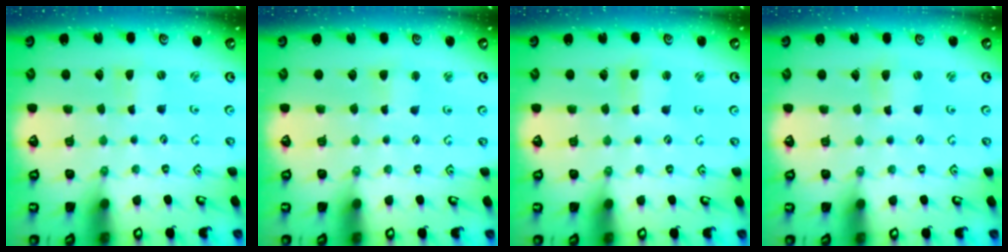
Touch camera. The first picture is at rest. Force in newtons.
{"total": 2.4, "press": 2.4, "slide": 0.3}
{"total": 1.4, "press": 1.3, "slide": 0.3}
{"total": 1.3, "press": 1.2, "slide": 0.2}